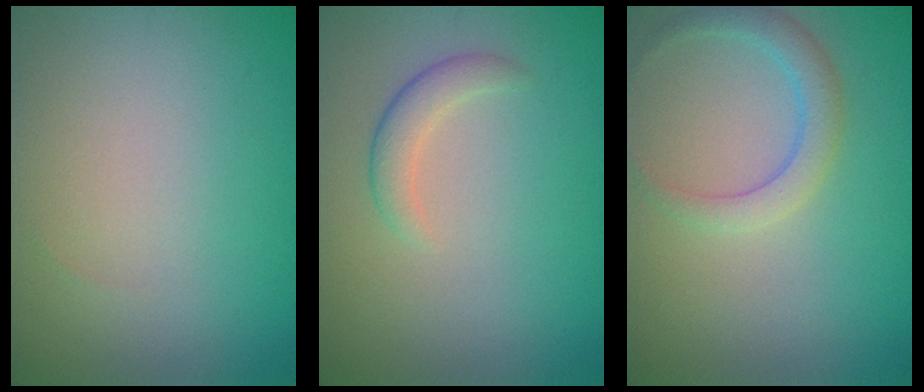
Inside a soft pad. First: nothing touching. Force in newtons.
{"total": 1.8, "press": 1.8, "slide": 0.1}
{"total": 2.4, "press": 2.4, "slide": 0.1}